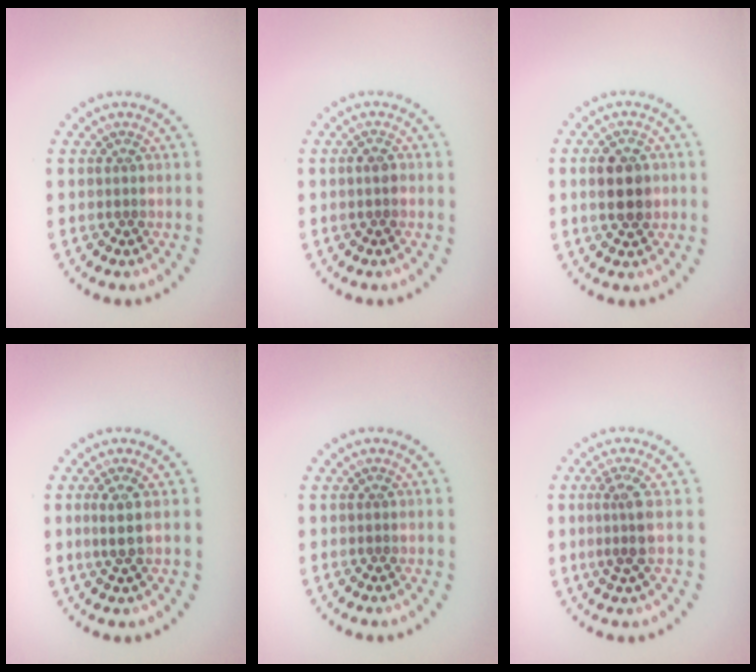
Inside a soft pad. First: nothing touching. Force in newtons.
{"total": 0.9, "press": 0.8, "slide": 0.2}
{"total": 3.8, "press": 3.8, "slide": 0.2}
{"total": 1.7, "press": 1.3, "slide": 1.0}
{"total": 0.0}
{"total": 2.3, "press": 1.8, "slide": 1.5}